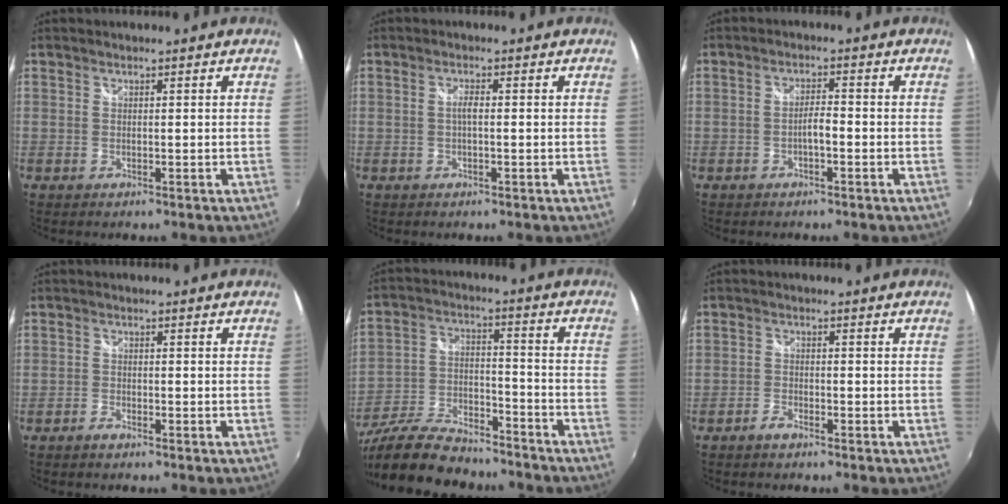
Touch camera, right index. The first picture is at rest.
{"total": 1.5, "force": [-0.2, 0.4, 1.4], "torque": [-0.028, 0.004, -0.006]}
{"total": 2.3, "force": [-1.2, 0.5, 1.9], "torque": [-0.035, 0.005, -0.021]}
{"total": 1.4, "force": [-1.3, 0.5, 0.4], "torque": [-0.016, -0.001, -0.028]}
{"total": 20.4, "force": [-16.3, 6.7, 10.2], "torque": [-0.214, -0.021, -0.273]}
{"total": 2.0, "force": [-1.8, 0.7, 0.7], "torque": [-0.026, 0.001, -0.038]}